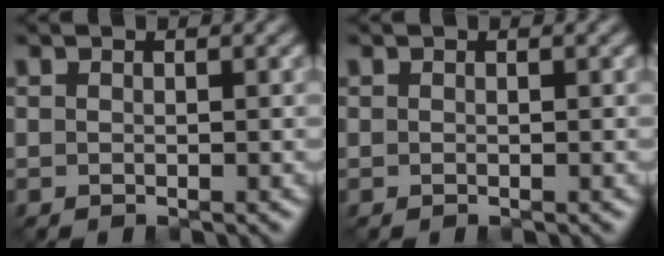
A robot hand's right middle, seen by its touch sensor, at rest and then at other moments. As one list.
[{"total": 0.0}]